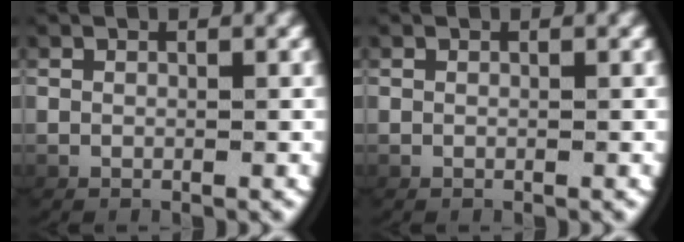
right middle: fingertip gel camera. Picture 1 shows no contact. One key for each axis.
{"total": 0.0}